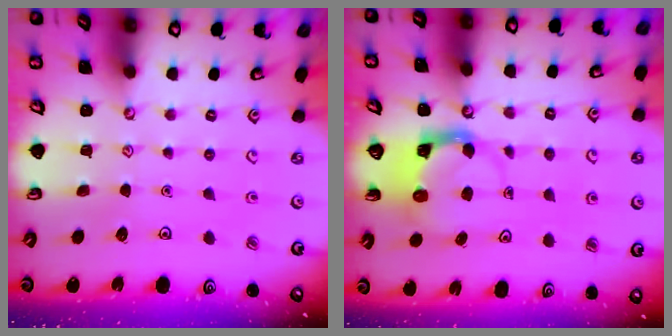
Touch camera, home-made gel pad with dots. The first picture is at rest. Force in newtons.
{"total": 4.0, "press": 4.0, "slide": 0.4}